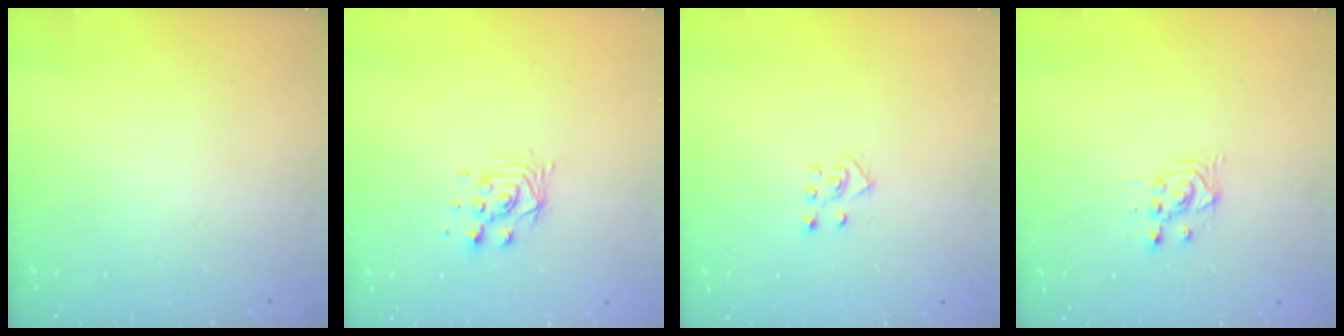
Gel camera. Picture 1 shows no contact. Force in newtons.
{"total": 7.0, "press": 7.0, "slide": 0.4}
{"total": 5.0, "press": 4.9, "slide": 0.4}
{"total": 2.9, "press": 2.9, "slide": 0.1}